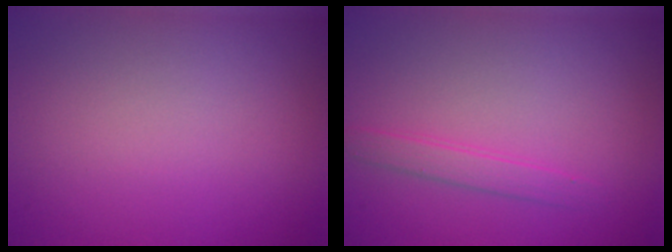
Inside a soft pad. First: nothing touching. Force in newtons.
{"total": 1.6, "press": 1.6, "slide": 0.1}